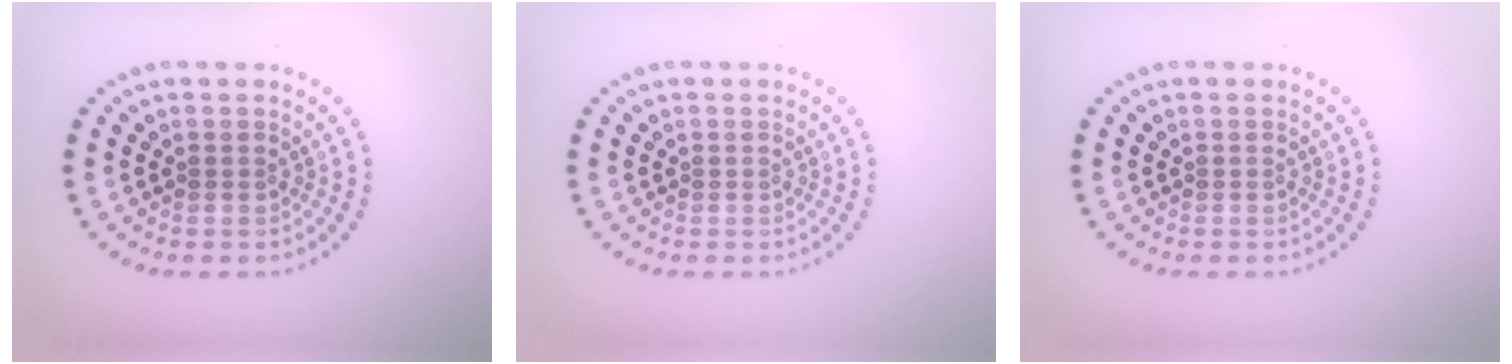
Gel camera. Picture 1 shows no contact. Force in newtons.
{"total": 0.0}
{"total": 0.0}